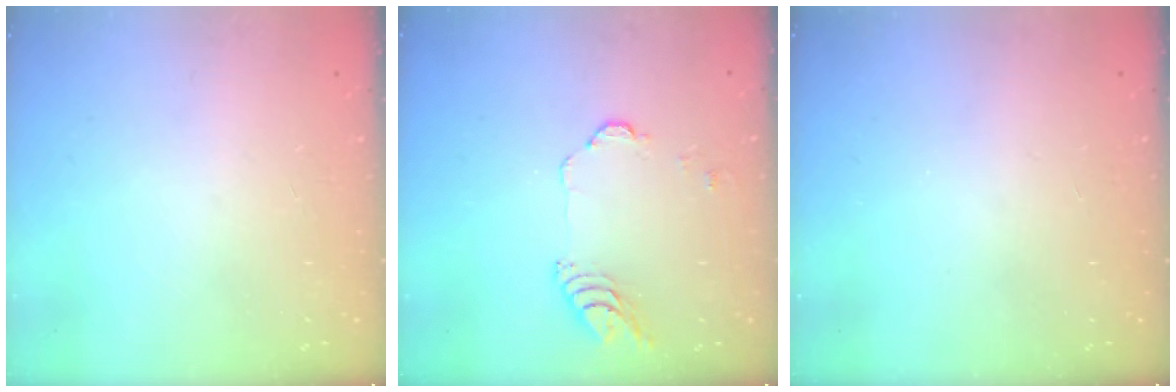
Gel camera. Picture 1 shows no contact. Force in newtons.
{"total": 6.8, "press": 6.7, "slide": 0.7}
{"total": 0.0}